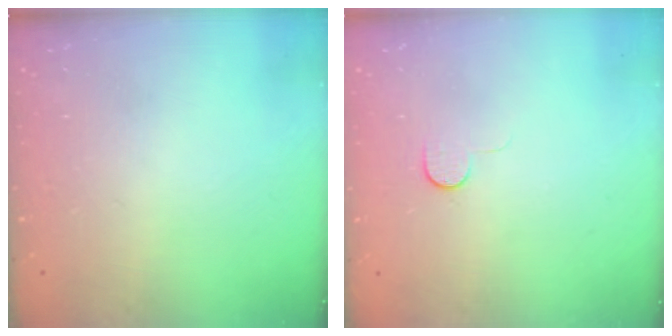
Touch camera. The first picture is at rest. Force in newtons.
{"total": 5.0, "press": 5.0, "slide": 0.5}